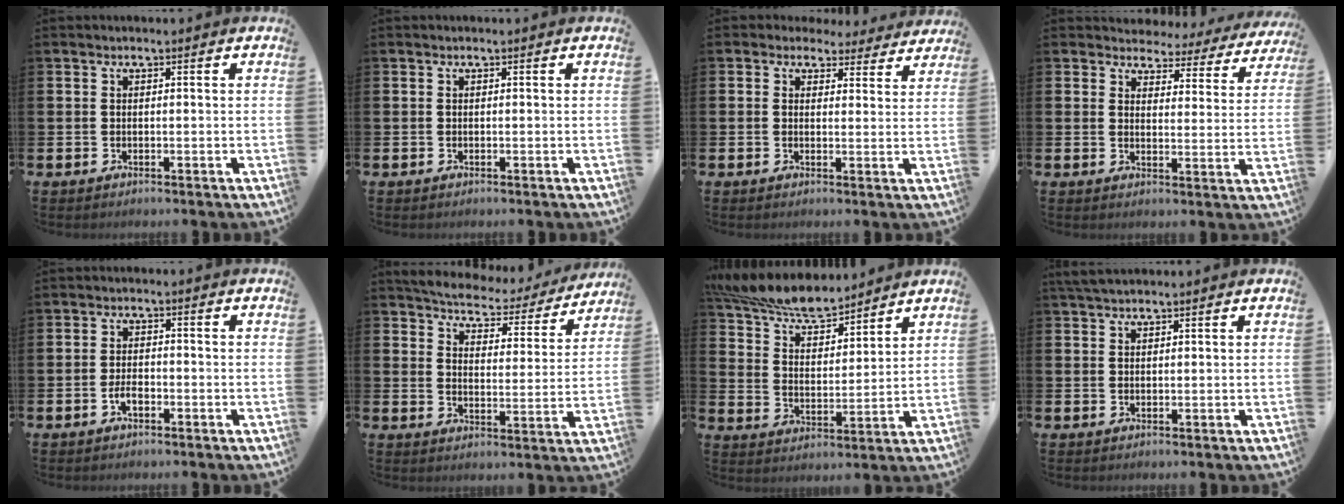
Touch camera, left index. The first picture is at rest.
{"total": 0.0}
{"total": 3.1, "force": [2.5, 1.7, 0.1], "torque": [-0.002, -0.019, 0.040]}
{"total": 3.1, "force": [2.9, 1.2, 0.0], "torque": [-0.013, -0.032, 0.043]}
{"total": 2.2, "force": [-0.9, 1.0, 1.7], "torque": [-0.030, 0.002, -0.017]}
{"total": 5.6, "force": [5.4, 1.1, 1.0], "torque": [-0.048, -0.042, 0.091]}
{"total": 8.9, "force": [8.3, 1.5, 2.8], "torque": [-0.090, -0.046, 0.151]}
{"total": 2.7, "force": [2.3, 0.8, 1.1], "torque": [-0.021, 0.000, 0.041]}